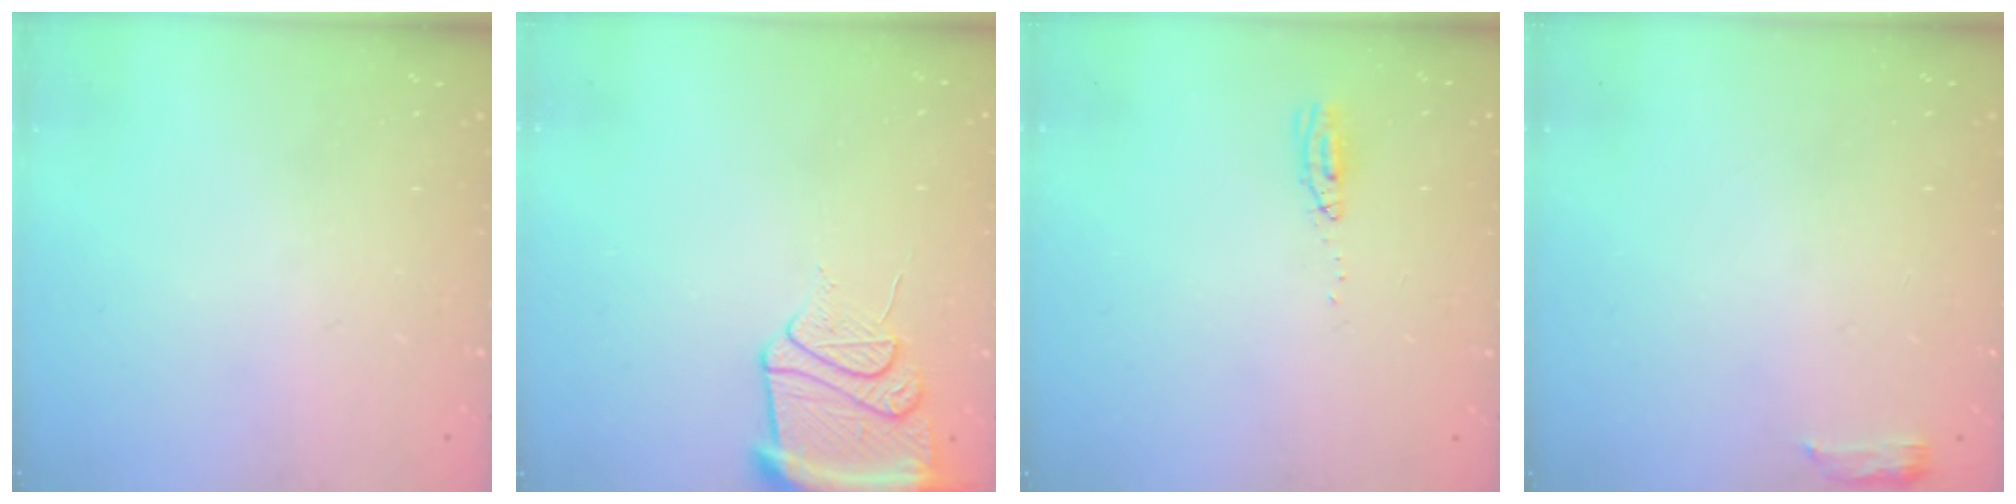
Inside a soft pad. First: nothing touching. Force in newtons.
{"total": 12.9, "press": 12.8, "slide": 1.5}
{"total": 3.7, "press": 3.4, "slide": 1.4}
{"total": 3.7, "press": 3.5, "slide": 1.3}